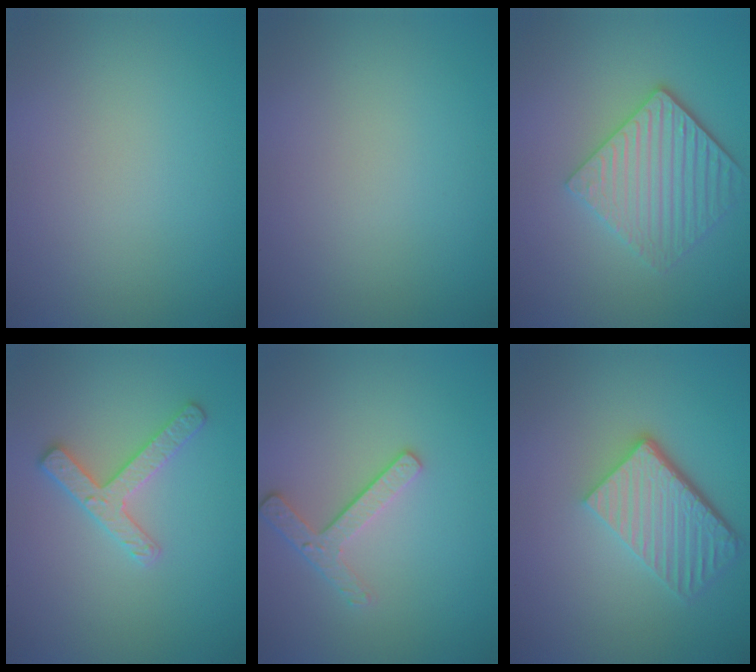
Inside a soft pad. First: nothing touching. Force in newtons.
{"total": 0.0}
{"total": 4.5, "press": 3.7, "slide": 2.5}
{"total": 2.7, "press": 2.7, "slide": 0.3}
{"total": 2.5, "press": 2.2, "slide": 1.1}
{"total": 5.7, "press": 3.9, "slide": 4.1}